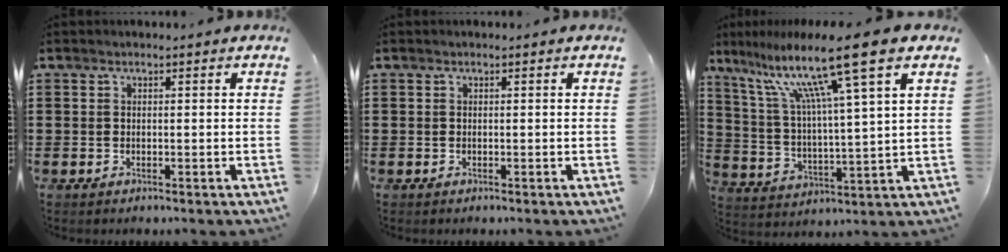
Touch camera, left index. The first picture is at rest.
{"total": 0.0}
{"total": 13.9, "force": [9.1, 0.4, 10.5], "torque": [-0.213, -0.037, 0.139]}